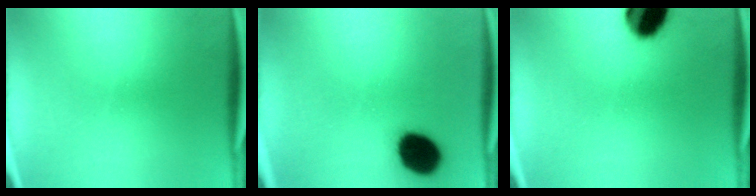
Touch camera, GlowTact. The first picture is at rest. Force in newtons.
{"total": 12.4}
{"total": 14.3}